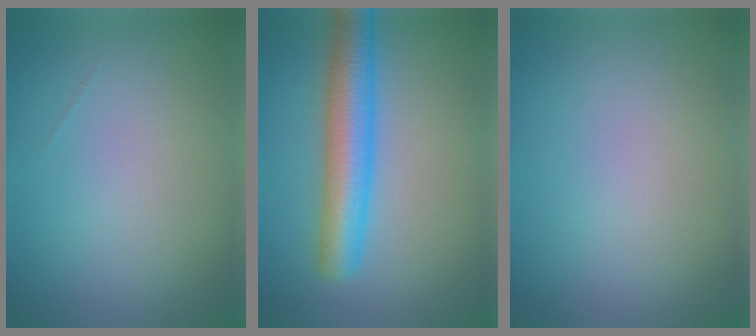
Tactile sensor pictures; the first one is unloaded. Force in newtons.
{"total": 6.0, "press": 6.0, "slide": 0.1}
{"total": 0.0}